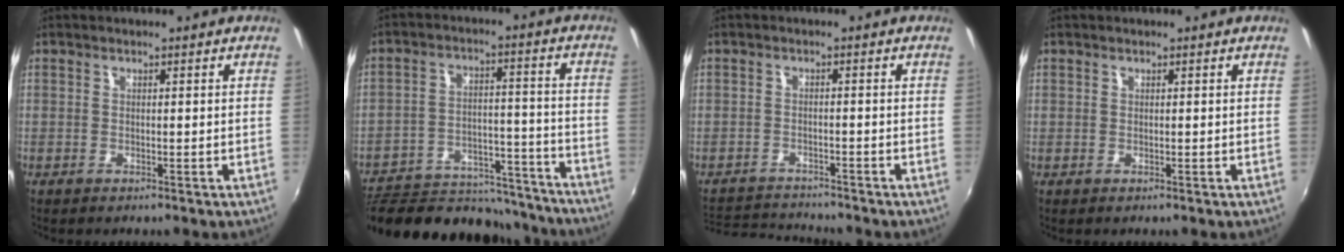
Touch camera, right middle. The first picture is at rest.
{"total": 22.1, "force": [-19.1, 8.9, 6.7], "torque": [-0.134, 0.038, -0.246]}
{"total": 6.6, "force": [-6.0, 2.7, 0.6], "torque": [-0.032, 0.024, -0.101]}
{"total": 0.8, "force": [0.0, 0.8, -0.1], "torque": [0.001, 0.004, 0.001]}